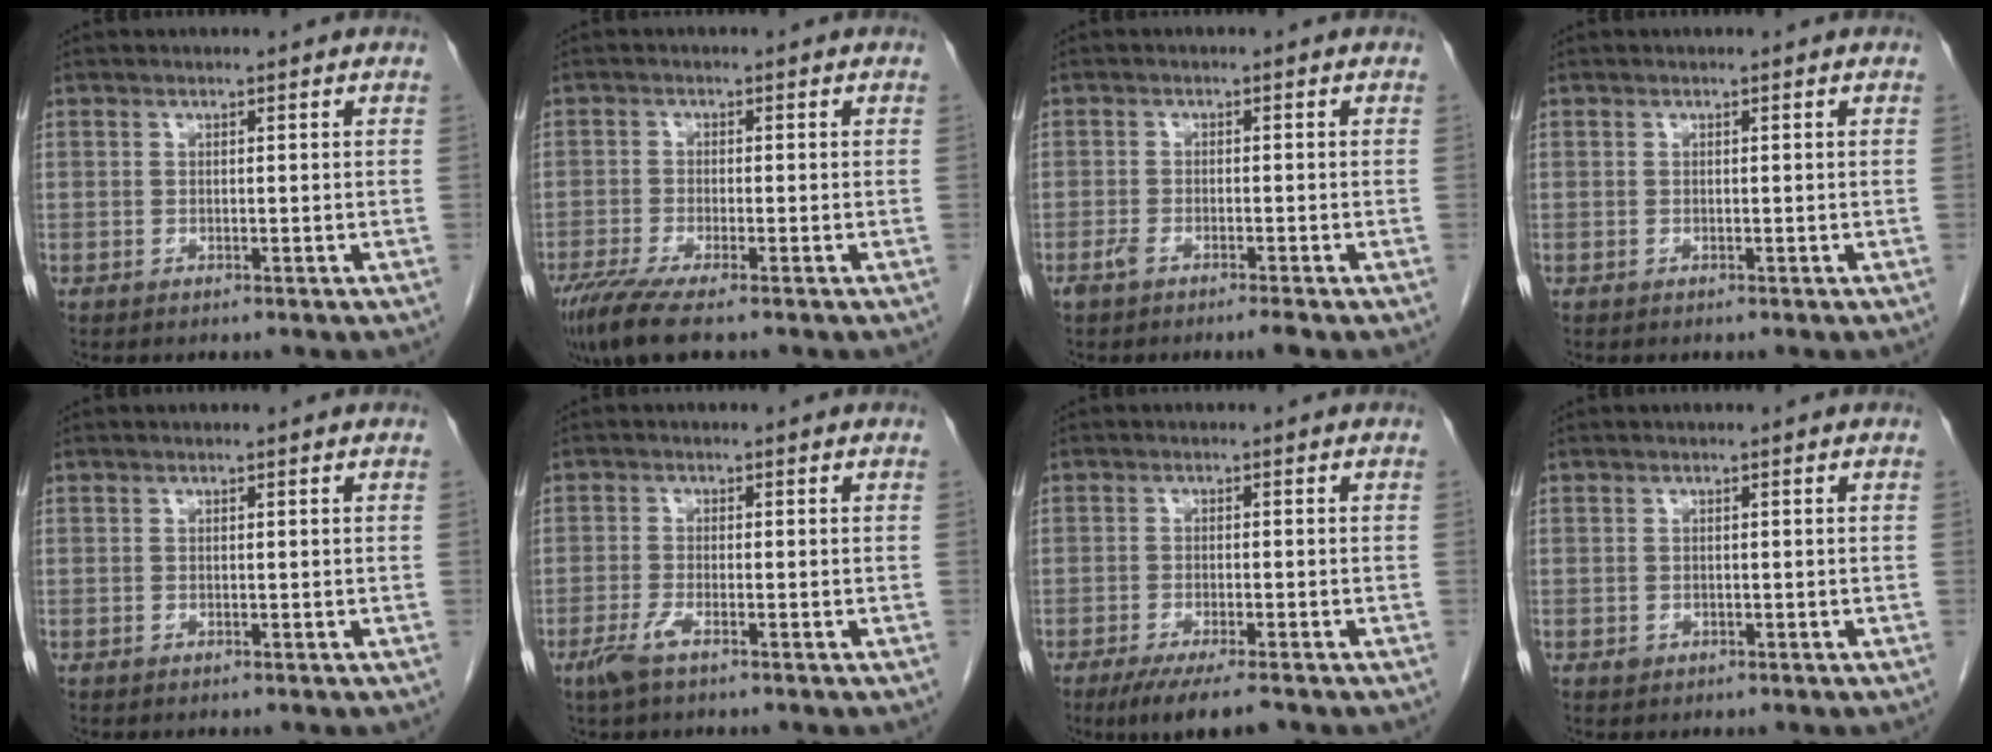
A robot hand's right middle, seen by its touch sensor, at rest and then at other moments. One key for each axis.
{"total": 6.7, "fx": -4.9, "fy": 0.4, "fz": 4.6, "tx": -0.082, "ty": -0.018, "tz": -0.089}
{"total": 2.6, "fx": -1.9, "fy": 0.1, "fz": 1.8, "tx": -0.035, "ty": -0.004, "tz": -0.036}
{"total": 0.0}
{"total": 0.0}
{"total": 2.9, "fx": -1.8, "fy": 0.3, "fz": 2.2, "tx": -0.053, "ty": -0.007, "tz": -0.040}
{"total": 6.5, "fx": -4.9, "fy": 0.5, "fz": 4.2, "tx": -0.066, "ty": -0.017, "tz": -0.077}
{"total": 0.6, "fx": -0.2, "fy": 0.6, "fz": 0.2, "tx": -0.002, "ty": 0.001, "tz": -0.001}